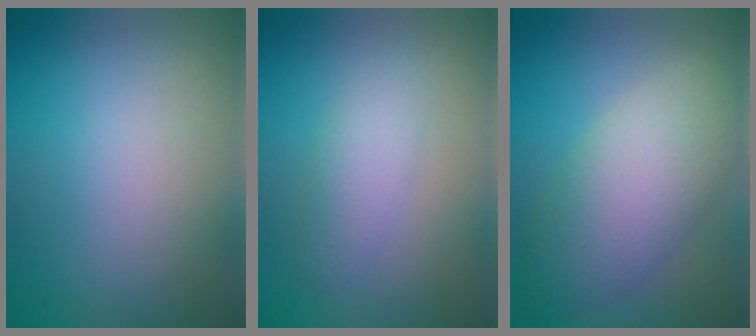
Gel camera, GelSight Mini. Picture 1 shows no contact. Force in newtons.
{"total": 2.4, "press": 2.4, "slide": 0.2}
{"total": 7.2, "press": 7.2, "slide": 0.3}